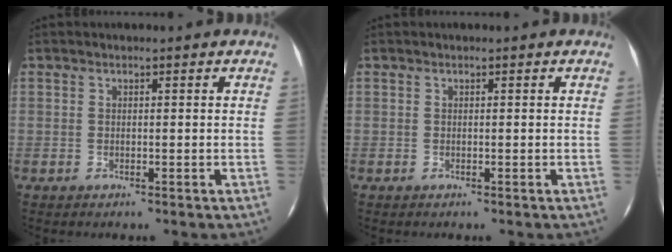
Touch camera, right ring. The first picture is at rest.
{"total": 0.0}